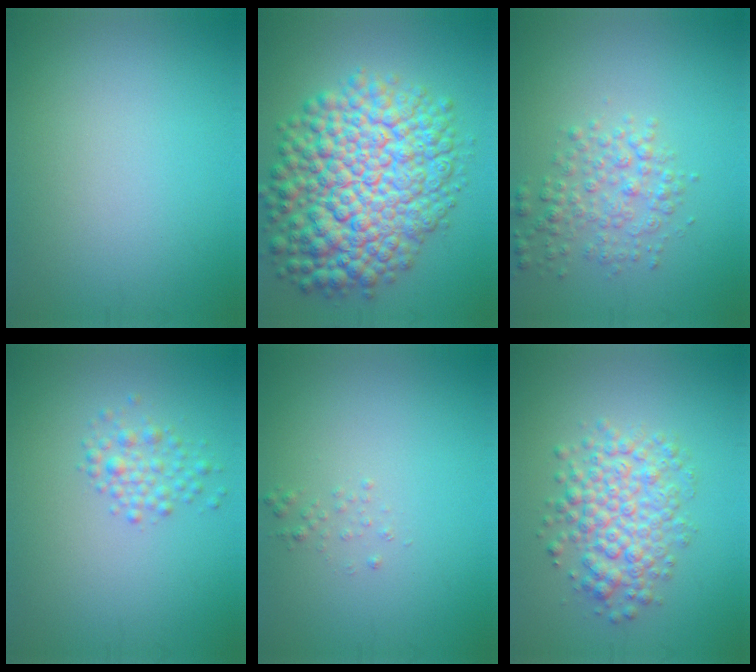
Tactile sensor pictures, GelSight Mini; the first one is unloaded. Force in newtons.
{"total": 12.8, "press": 12.8, "slide": 0.4}
{"total": 3.1, "press": 3.1, "slide": 0.1}
{"total": 2.1, "press": 2.1, "slide": 0.1}
{"total": 0.7, "press": 0.6, "slide": 0.1}
{"total": 5.0, "press": 5.0, "slide": 0.1}